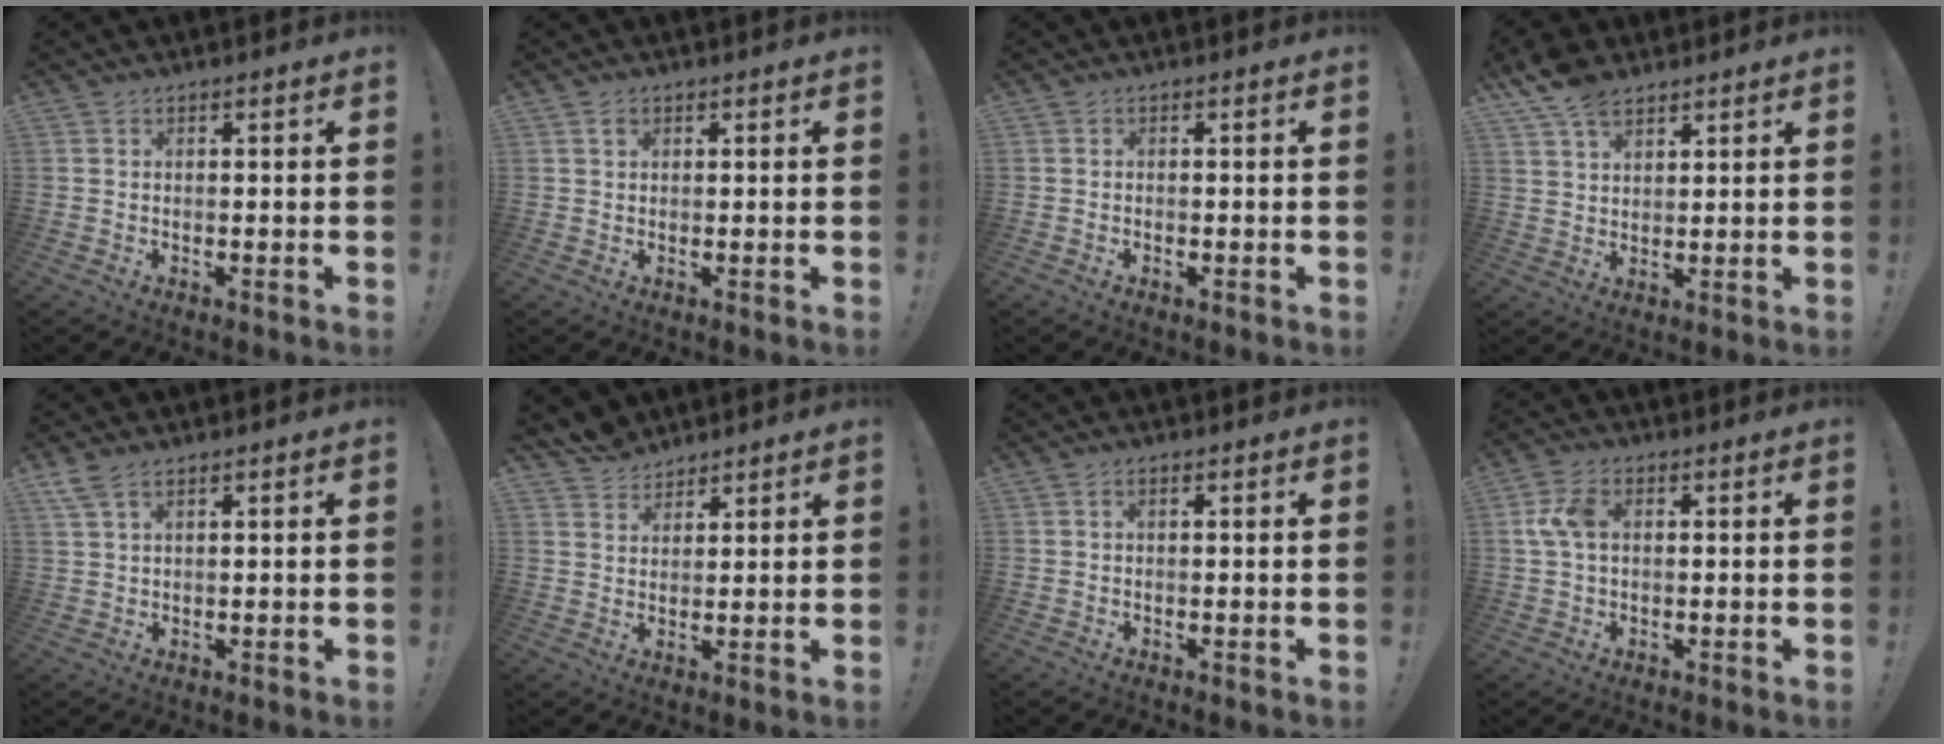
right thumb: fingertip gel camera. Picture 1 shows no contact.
{"total": 1.5, "force": [1.0, 1.1, 0.5], "torque": [0.004, -0.004, 0.015]}
{"total": 0.5, "force": [-0.4, 0.4, 0.1], "torque": [-0.006, 0.003, -0.005]}
{"total": 8.6, "force": [6.1, 4.6, 3.9], "torque": [-0.060, -0.032, 0.117]}
{"total": 4.4, "force": [3.1, 1.9, 2.6], "torque": [-0.056, -0.006, 0.060]}
{"total": 6.1, "force": [5.3, 2.9, 0.6], "torque": [-0.016, -0.035, 0.105]}
{"total": 0.6, "force": [0.2, 0.4, 0.5], "torque": [-0.002, -0.001, 0.001]}
{"total": 7.7, "force": [1.3, 5.1, 5.6], "torque": [-0.114, 0.012, 0.029]}